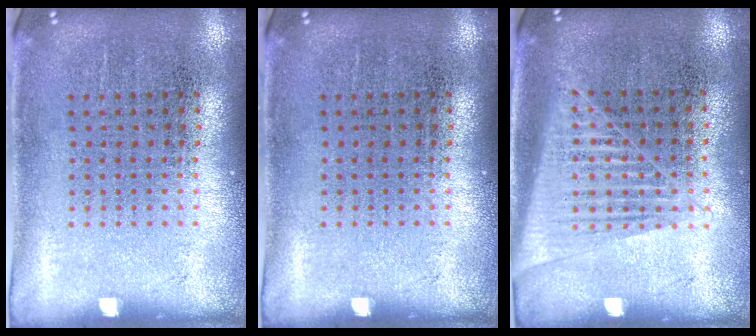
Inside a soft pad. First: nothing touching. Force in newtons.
{"total": 0.0}
{"total": 1.4, "press": 1.3, "slide": 0.7}